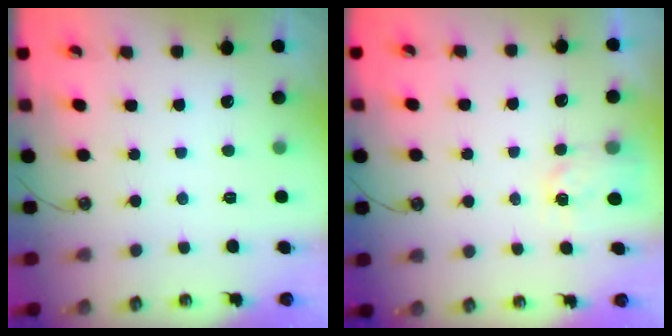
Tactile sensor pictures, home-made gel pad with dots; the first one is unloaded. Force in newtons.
{"total": 3.0, "press": 2.9, "slide": 0.3}